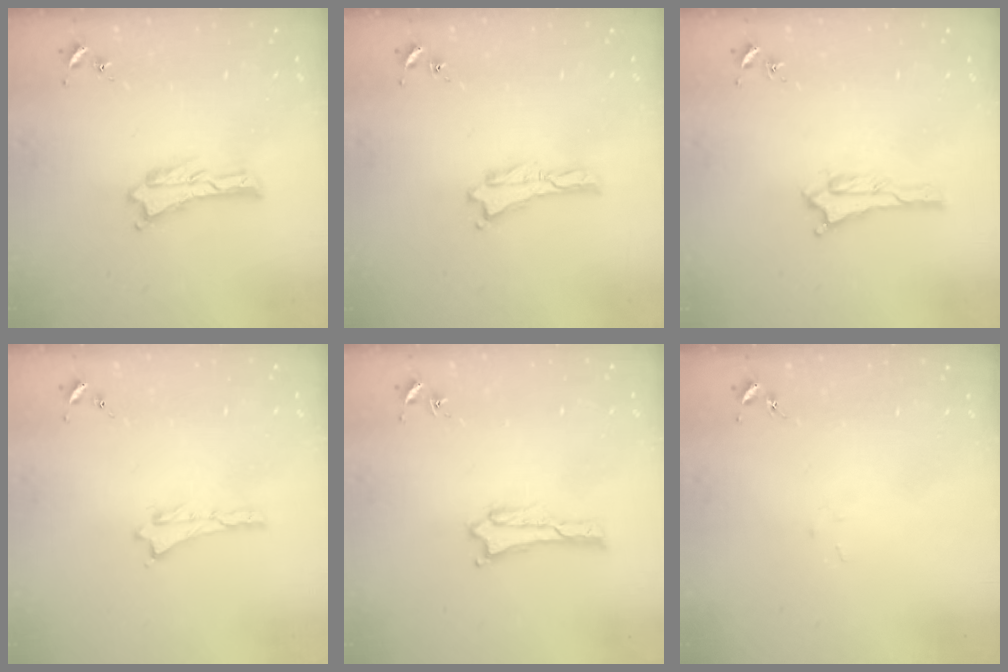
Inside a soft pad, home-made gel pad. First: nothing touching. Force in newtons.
{"total": 0.0}
{"total": 0.6, "press": 0.6, "slide": 0.1}
{"total": 0.0}
{"total": 1.7, "press": 1.7, "slide": 0.1}
{"total": 1.0, "press": 1.0, "slide": 0.1}